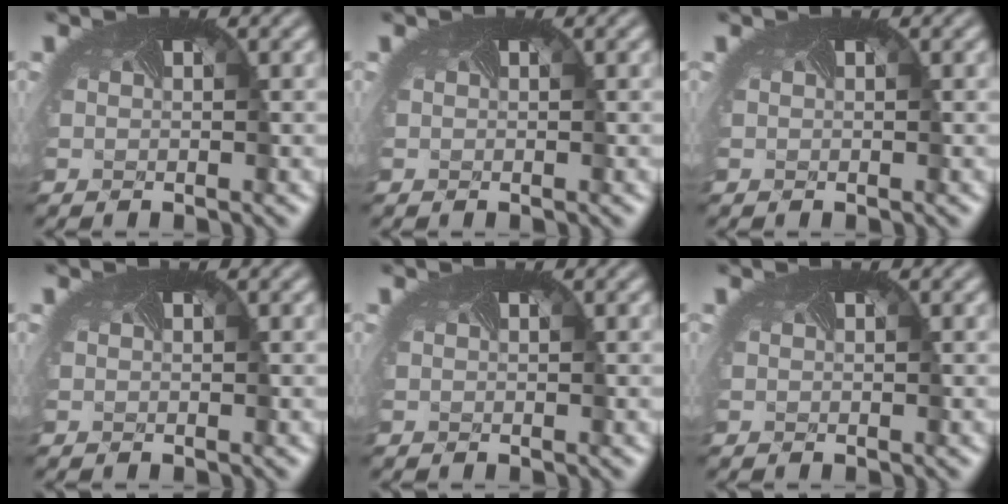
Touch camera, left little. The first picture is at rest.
{"total": 0.0}
{"total": 0.0}
{"total": 0.0}
{"total": 0.0}
{"total": 0.0}